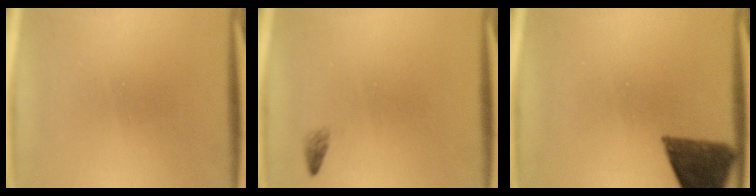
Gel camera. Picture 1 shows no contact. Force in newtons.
{"total": 0.8}
{"total": 9.0}